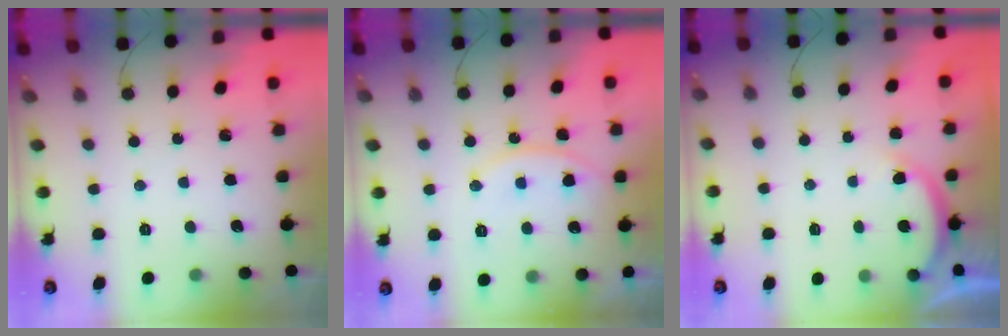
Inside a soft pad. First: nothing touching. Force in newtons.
{"total": 12.5, "press": 12.5, "slide": 0.8}
{"total": 3.9, "press": 3.9, "slide": 0.7}